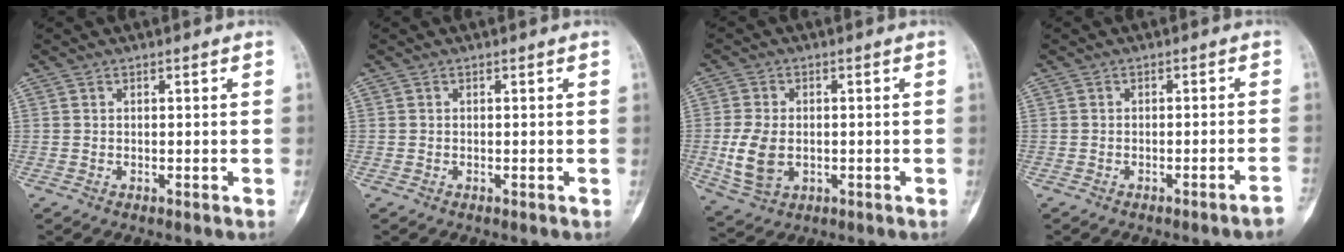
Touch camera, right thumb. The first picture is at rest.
{"total": 0.0}
{"total": 8.1, "force": [-1.0, 5.4, 5.9], "torque": [-0.116, -0.004, -0.011]}
{"total": 2.6, "force": [-1.9, -0.4, 1.6], "torque": [-0.031, 0.017, -0.021]}